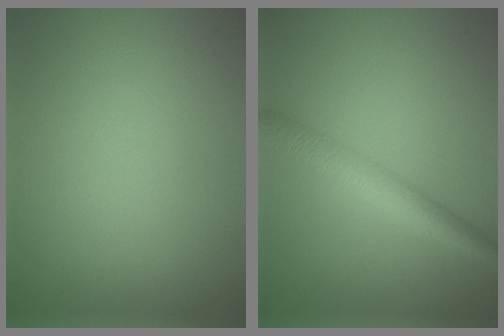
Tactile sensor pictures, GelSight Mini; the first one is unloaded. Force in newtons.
{"total": 3.9, "press": 3.9, "slide": 0.2}